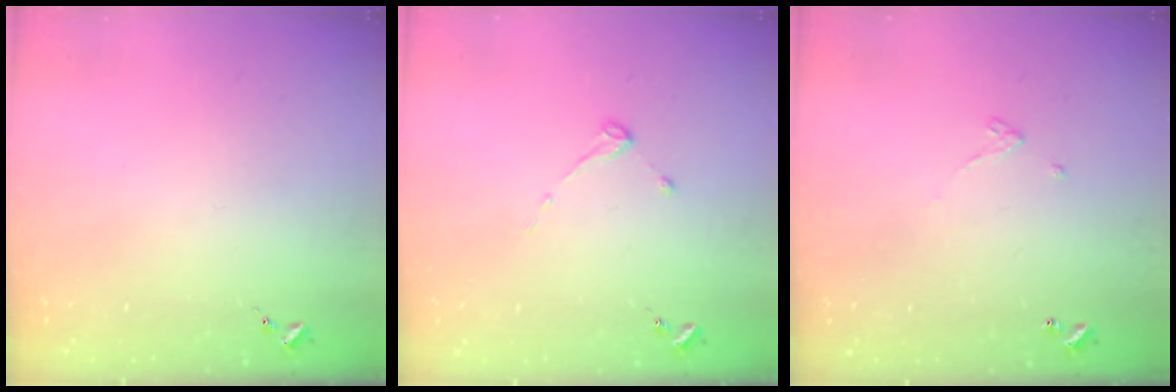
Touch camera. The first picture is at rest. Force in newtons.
{"total": 2.7, "press": 2.7, "slide": 0.3}
{"total": 2.4, "press": 2.4, "slide": 0.2}